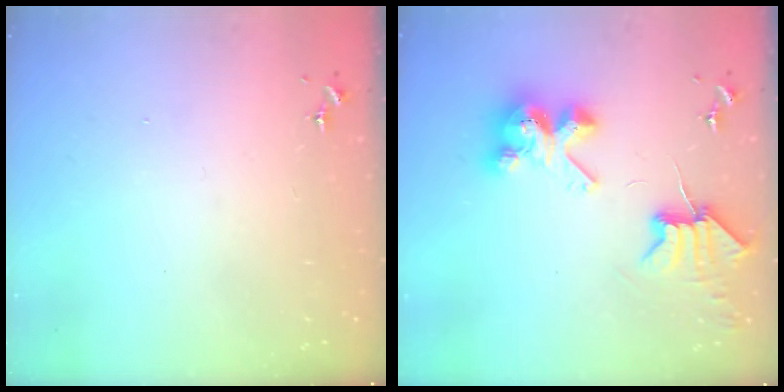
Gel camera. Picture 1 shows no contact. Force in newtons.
{"total": 8.6, "press": 8.6, "slide": 0.7}